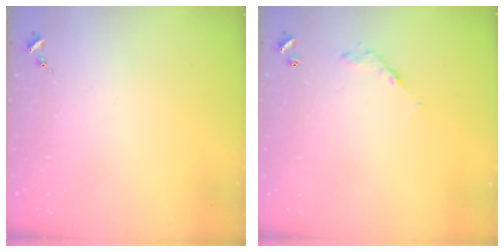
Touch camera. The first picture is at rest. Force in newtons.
{"total": 5.1, "press": 5.1, "slide": 0.4}